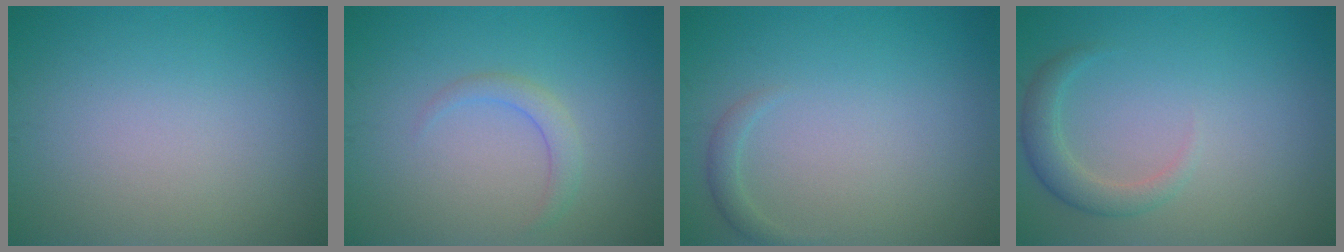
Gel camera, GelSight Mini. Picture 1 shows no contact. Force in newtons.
{"total": 1.6, "press": 1.6, "slide": 0.1}
{"total": 1.1, "press": 1.1, "slide": 0.0}
{"total": 2.3, "press": 2.3, "slide": 0.2}